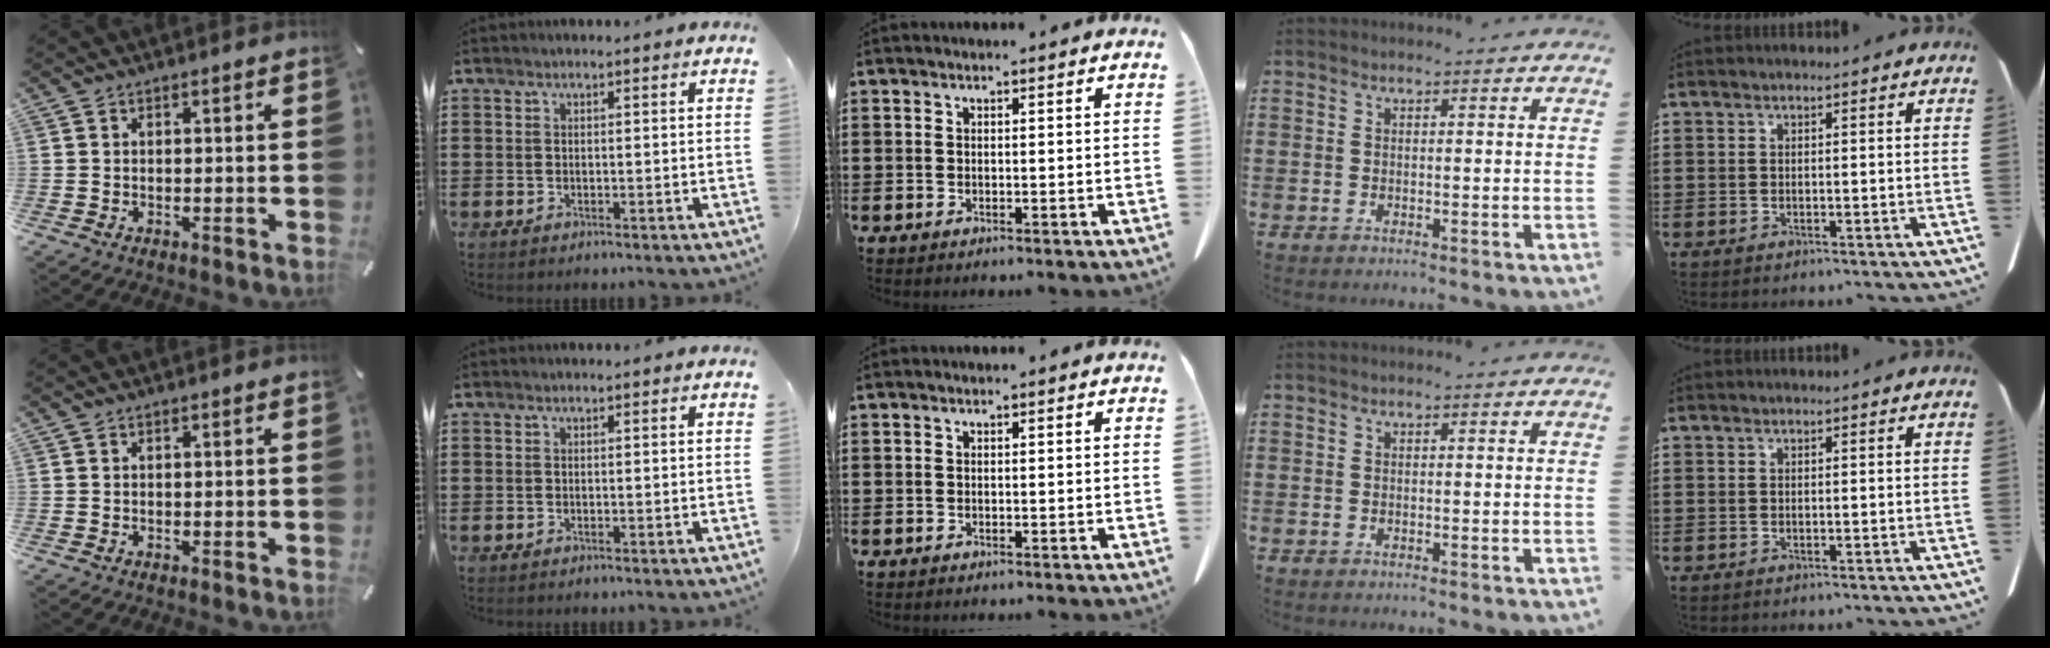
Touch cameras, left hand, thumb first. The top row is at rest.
{}